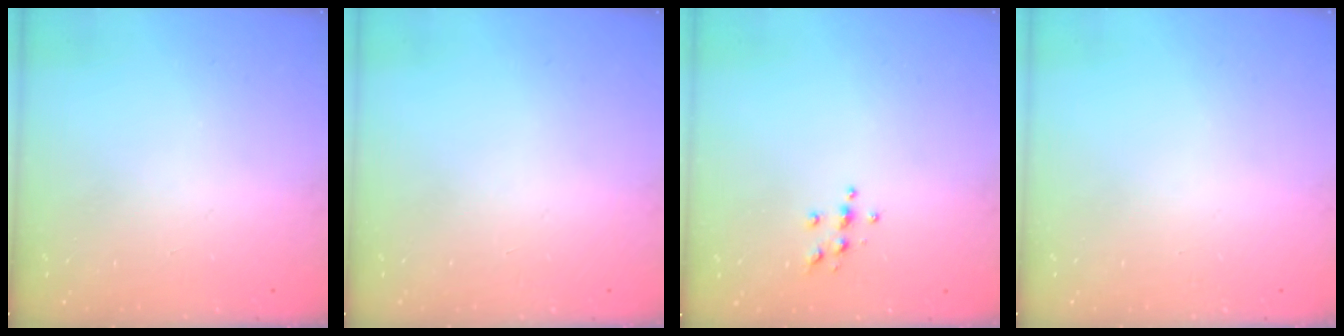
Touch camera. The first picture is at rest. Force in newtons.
{"total": 0.0}
{"total": 3.7, "press": 3.7, "slide": 0.4}
{"total": 0.0}